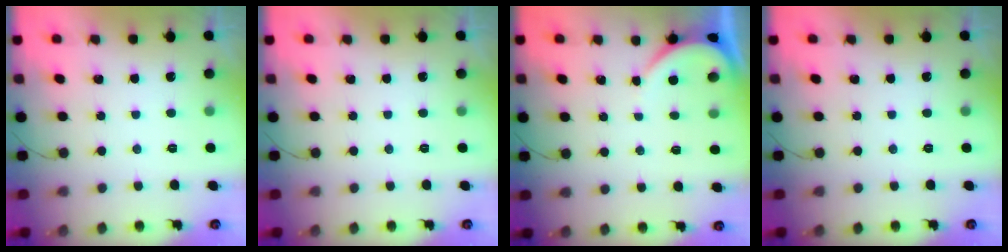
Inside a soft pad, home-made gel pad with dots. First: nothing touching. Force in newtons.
{"total": 0.0}
{"total": 2.6, "press": 2.6, "slide": 0.2}
{"total": 0.0}